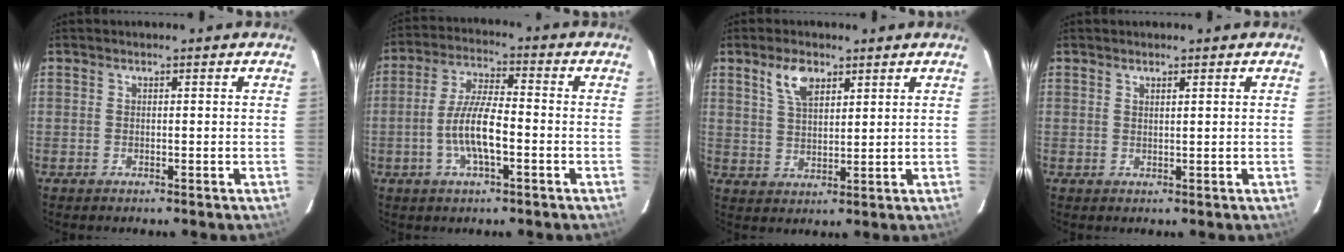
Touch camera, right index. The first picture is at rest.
{"total": 8.8, "force": [-2.6, 2.2, 8.1], "torque": [-0.165, 0.006, -0.048]}
{"total": 6.0, "force": [3.6, 2.9, 3.9], "torque": [-0.073, 0.007, 0.070]}
{"total": 1.0, "force": [0.8, 0.0, 0.6], "torque": [-0.012, 0.000, 0.014]}